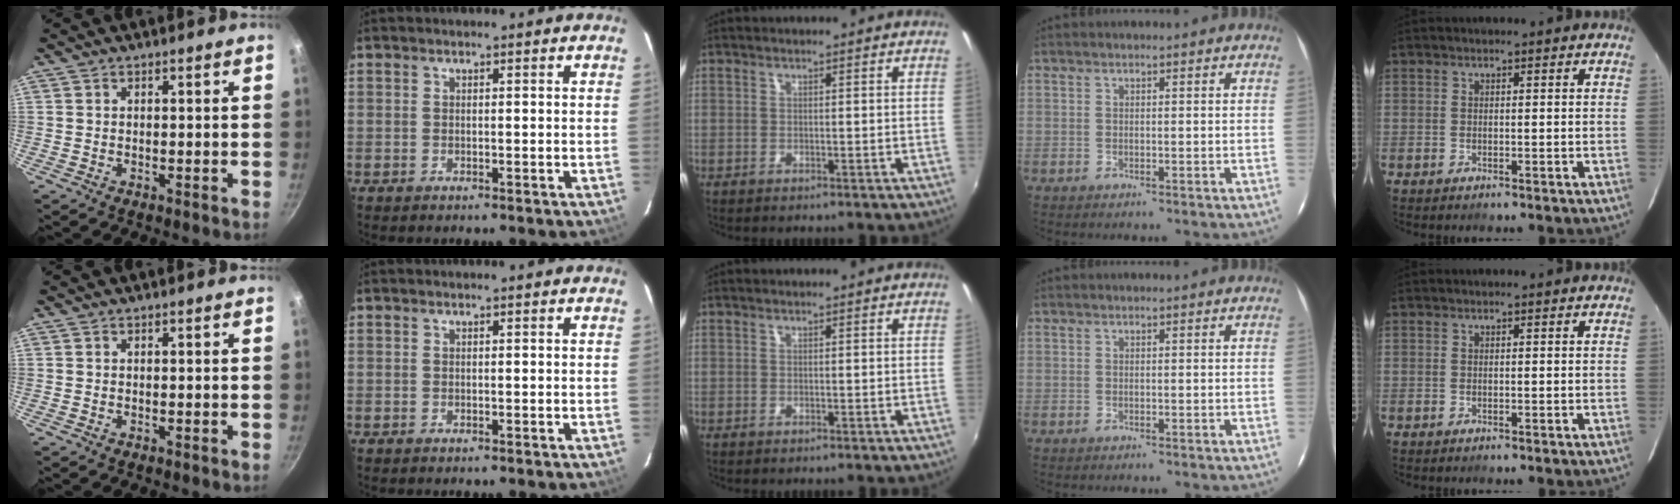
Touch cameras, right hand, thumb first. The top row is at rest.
{}